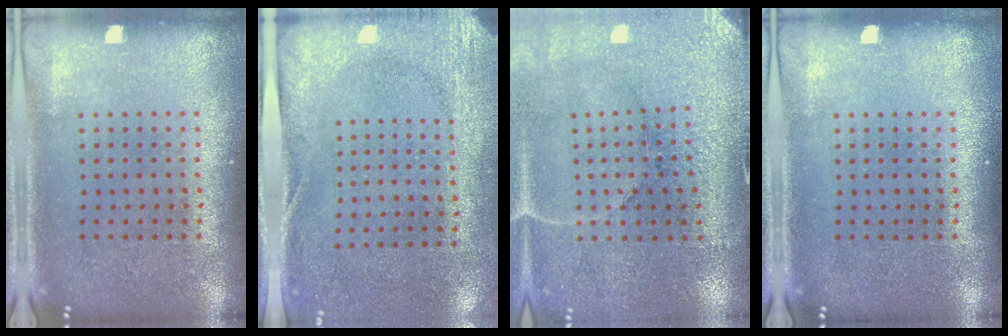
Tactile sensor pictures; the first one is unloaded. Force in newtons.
{"total": 2.7, "press": 2.1, "slide": 1.7}
{"total": 3.2, "press": 3.2, "slide": 0.2}
{"total": 0.0}